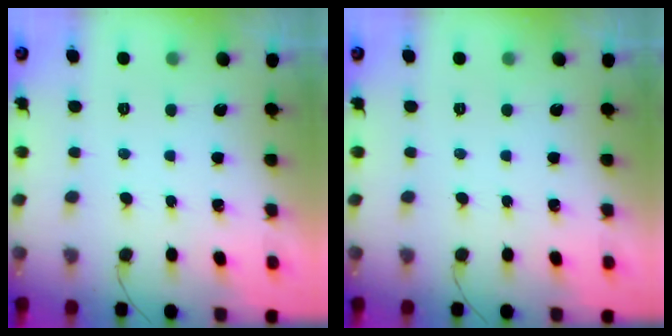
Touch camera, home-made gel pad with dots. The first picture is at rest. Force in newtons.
{"total": 0.0}